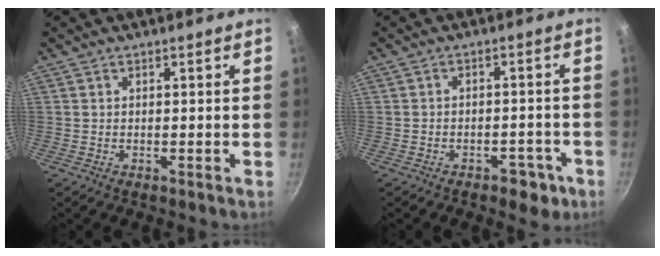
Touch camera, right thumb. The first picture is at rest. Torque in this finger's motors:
{"motor_torque": [0.82, 0.56, -0.16, 0.06, 0.02]}